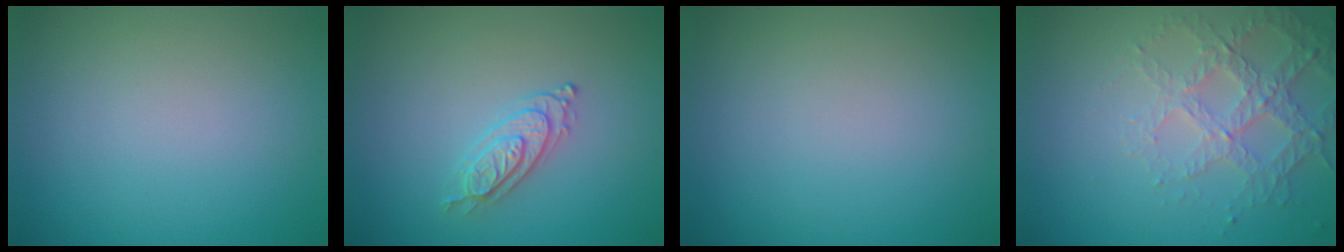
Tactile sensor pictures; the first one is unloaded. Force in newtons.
{"total": 2.2, "press": 2.1, "slide": 0.7}
{"total": 0.0}
{"total": 4.2, "press": 3.0, "slide": 2.9}